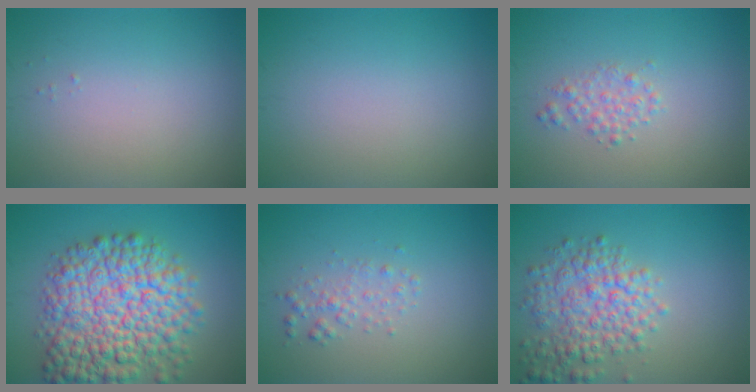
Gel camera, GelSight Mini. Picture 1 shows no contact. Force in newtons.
{"total": 0.0}
{"total": 1.6, "press": 1.6, "slide": 0.1}
{"total": 11.4, "press": 11.4, "slide": 0.4}
{"total": 1.5, "press": 1.5, "slide": 0.0}
{"total": 5.1, "press": 5.1, "slide": 0.2}